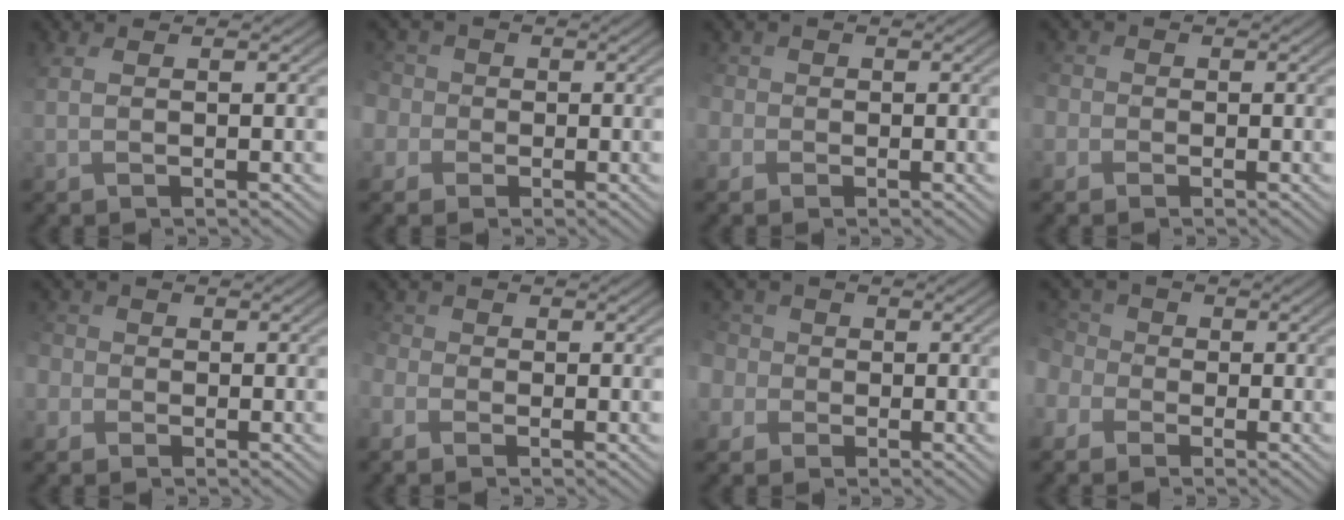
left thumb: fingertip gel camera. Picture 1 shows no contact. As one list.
[{"total": 5.4, "force": [-0.5, 5.2, 1.3], "torque": [-0.060, 0.007, -0.040]}, {"total": 2.3, "force": [-0.9, 2.1, -0.3], "torque": [-0.001, -0.002, -0.026]}, {"total": 2.3, "force": [-1.1, 2.0, -0.2], "torque": [0.002, 0.000, -0.033]}, {"total": 2.7, "force": [-1.3, 2.4, -0.1], "torque": [-0.005, 0.001, -0.041]}, {"total": 2.6, "force": [-2.0, 1.7, 0.3], "torque": [-0.017, -0.009, -0.044]}, {"total": 5.3, "force": [-0.6, 5.1, 1.4], "torque": [-0.060, 0.006, -0.040]}, {"total": 4.3, "force": [-1.8, 3.6, 1.5], "torque": [-0.058, -0.003, -0.038]}]